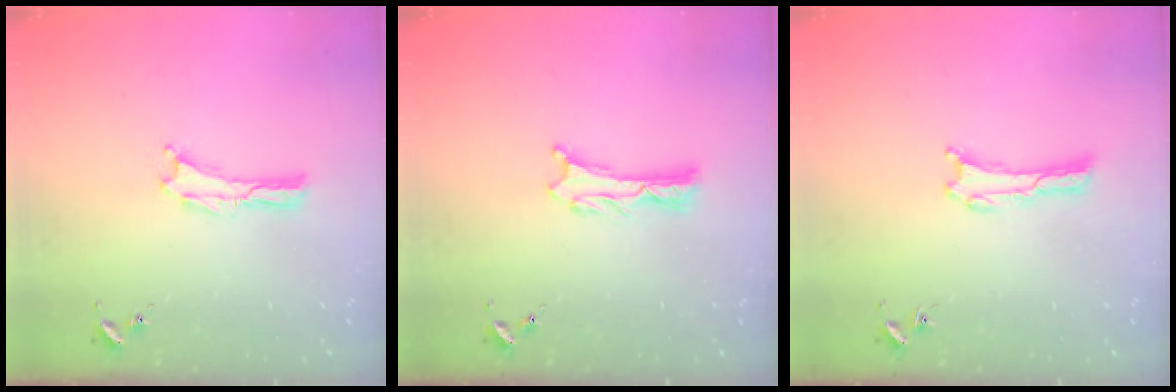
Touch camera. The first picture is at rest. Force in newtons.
{"total": 1.3, "press": 1.2, "slide": 0.1}
{"total": 0.0}